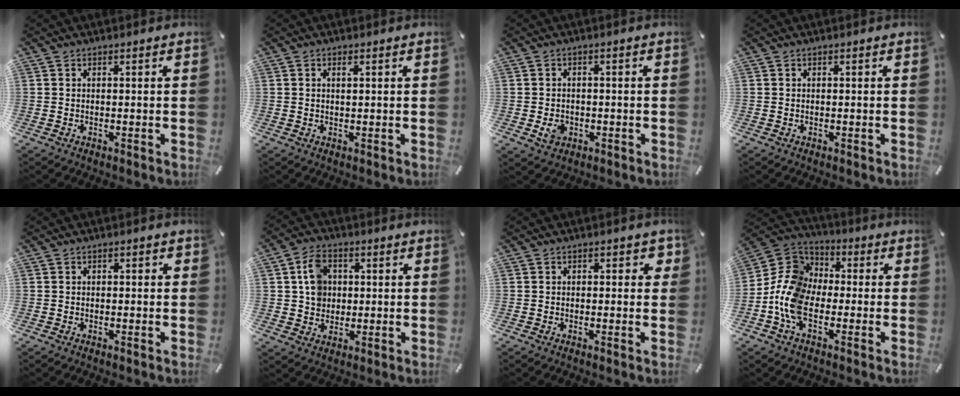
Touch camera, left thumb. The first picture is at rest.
{"total": 1.1, "force": [0.4, 0.4, 0.9], "torque": [-0.019, 0.002, 0.006]}
{"total": 3.8, "force": [-1.0, 3.1, 1.9], "torque": [-0.030, 0.000, -0.019]}
{"total": 0.0}
{"total": 0.9, "force": [-0.4, 0.6, 0.5], "torque": [-0.009, 0.003, -0.009]}
{"total": 7.4, "force": [1.4, 6.5, 3.2], "torque": [-0.060, 0.012, 0.029]}
{"total": 1.9, "force": [-0.2, 1.3, 1.4], "torque": [-0.011, 0.002, -0.009]}
{"total": 11.9, "force": [-5.1, 8.3, 6.9], "torque": [-0.159, 0.029, -0.098]}